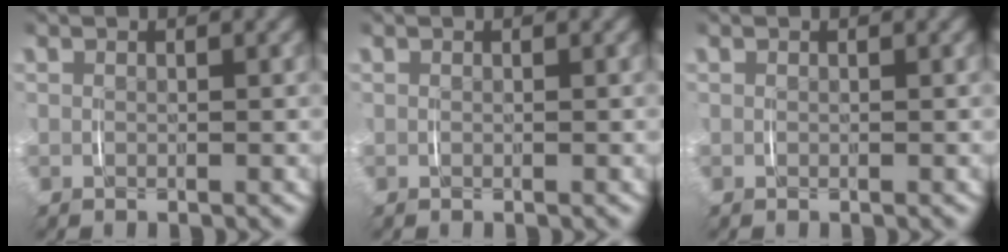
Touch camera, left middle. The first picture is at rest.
{"total": 0.0}
{"total": 0.0}